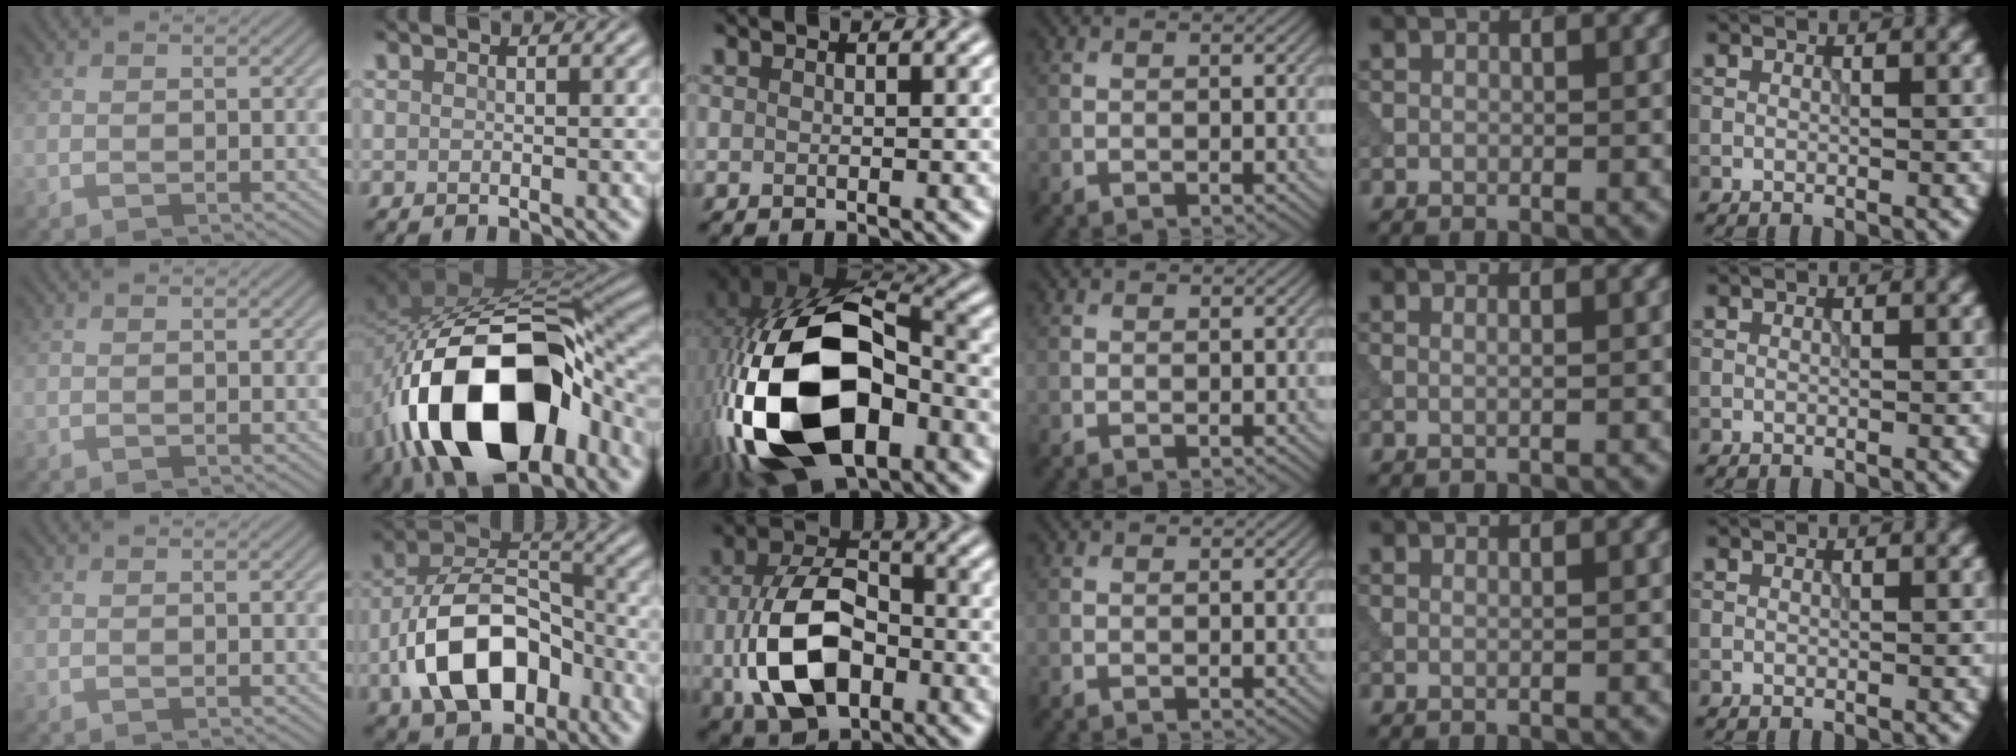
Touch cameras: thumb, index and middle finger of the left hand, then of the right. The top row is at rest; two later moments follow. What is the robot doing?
{"motion": "insert", "object": "power adapter"}